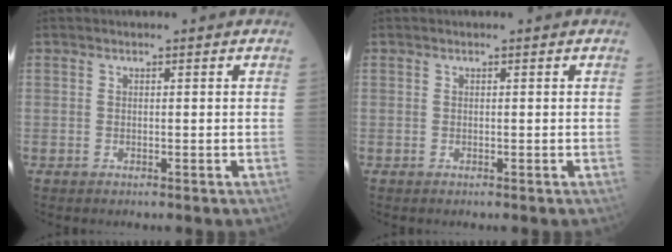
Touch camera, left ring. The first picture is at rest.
{"total": 0.0}